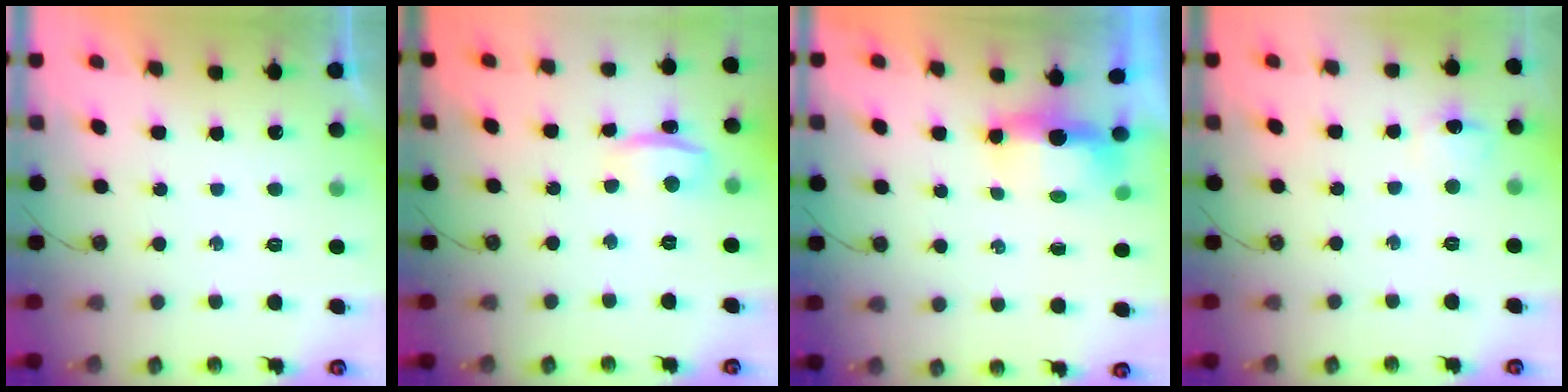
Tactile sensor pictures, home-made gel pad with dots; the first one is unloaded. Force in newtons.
{"total": 3.4, "press": 2.7, "slide": 2.1}
{"total": 5.7, "press": 5.6, "slide": 0.9}
{"total": 6.5, "press": 6.4, "slide": 0.6}